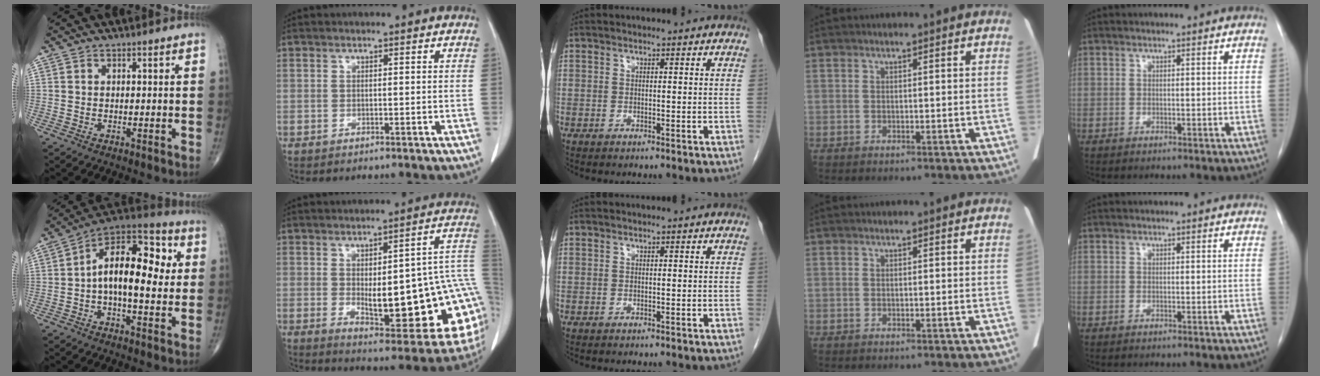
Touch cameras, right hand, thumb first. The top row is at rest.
{"thumb": {"total": 17.5, "force": [1.4, 8.7, 15.2], "torque": [-0.212, 0.037, 0.012]}, "index": {"total": 22.8, "force": [-1.9, 6.0, 22.0], "torque": [-0.215, 0.018, -0.003]}}